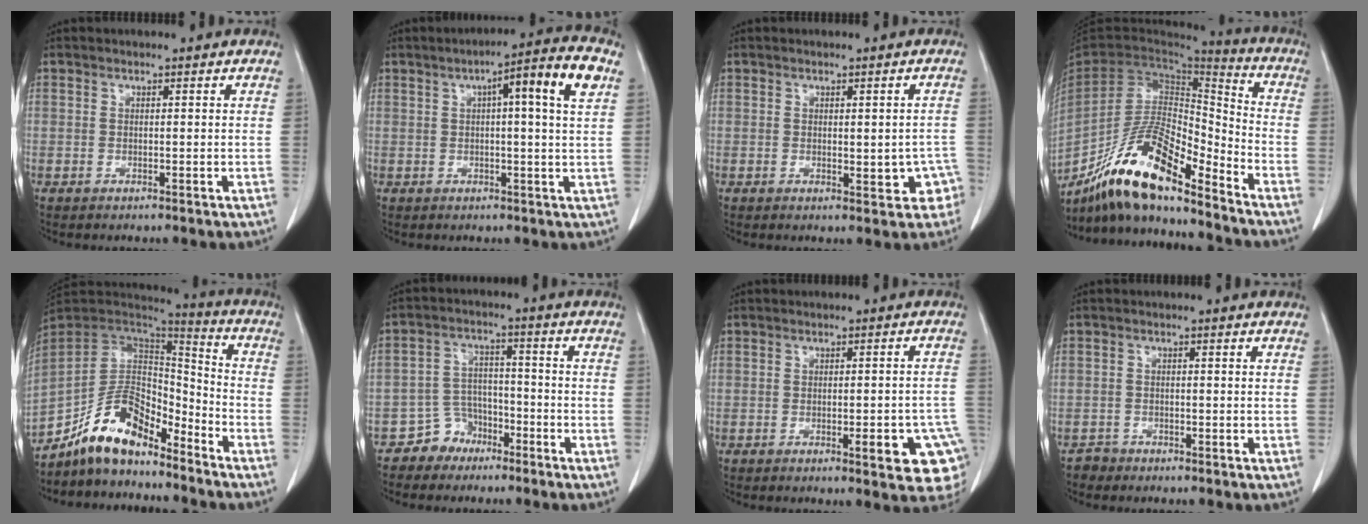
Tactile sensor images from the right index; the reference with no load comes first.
{"total": 9.2, "force": [3.1, -0.2, 8.7], "torque": [-0.131, 0.019, 0.038]}
{"total": 4.3, "force": [-1.4, 1.9, 3.6], "torque": [-0.026, 0.009, -0.012]}
{"total": 17.5, "force": [-13.6, 3.2, 10.5], "torque": [-0.197, 0.002, -0.250]}
{"total": 12.9, "force": [-10.2, 4.9, 6.2], "torque": [-0.109, 0.037, -0.190]}
{"total": 5.4, "force": [-3.9, 3.7, 0.3], "torque": [0.001, 0.013, -0.067]}
{"total": 9.8, "force": [-4.5, 2.1, 8.4], "torque": [-0.051, 0.012, -0.052]}
{"total": 1.6, "force": [-1.2, 0.9, -0.6], "torque": [0.006, 0.004, -0.027]}